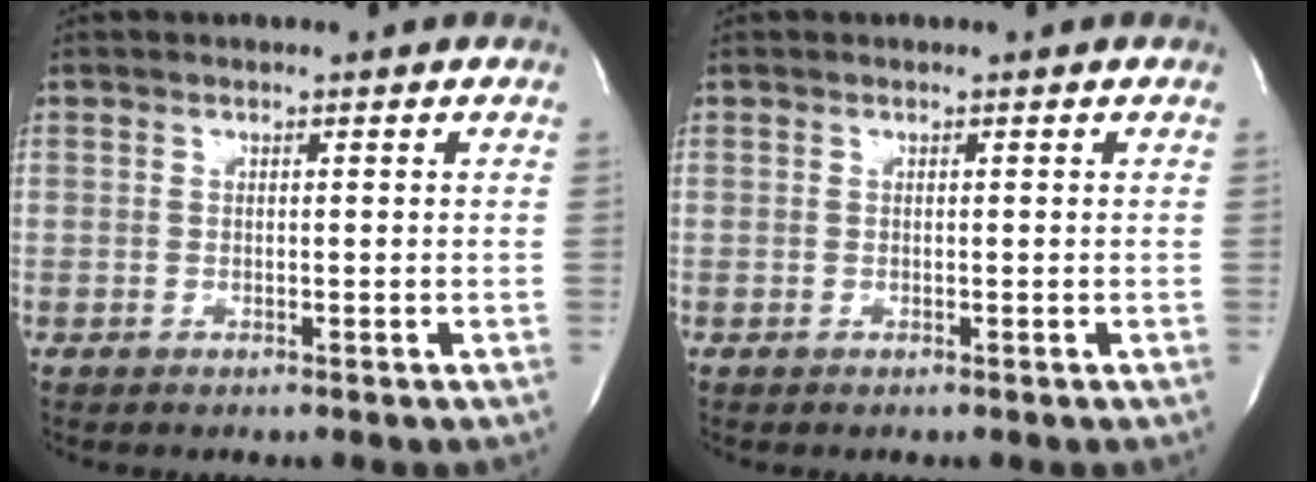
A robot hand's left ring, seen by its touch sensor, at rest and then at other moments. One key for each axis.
{"total": 0.0}